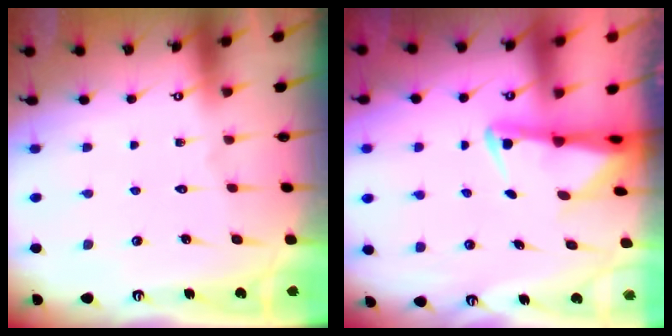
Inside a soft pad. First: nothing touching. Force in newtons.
{"total": 2.5, "press": 2.4, "slide": 0.5}